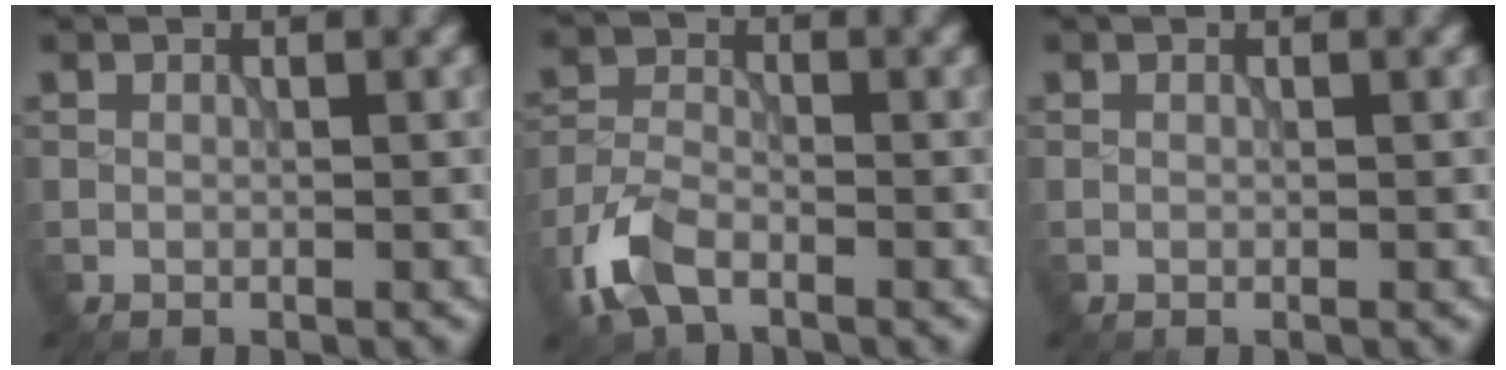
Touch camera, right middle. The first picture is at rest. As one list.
[{"total": 4.5, "force": [-2.9, 2.2, 2.7], "torque": [-0.064, -0.004, -0.071]}, {"total": 0.0}]